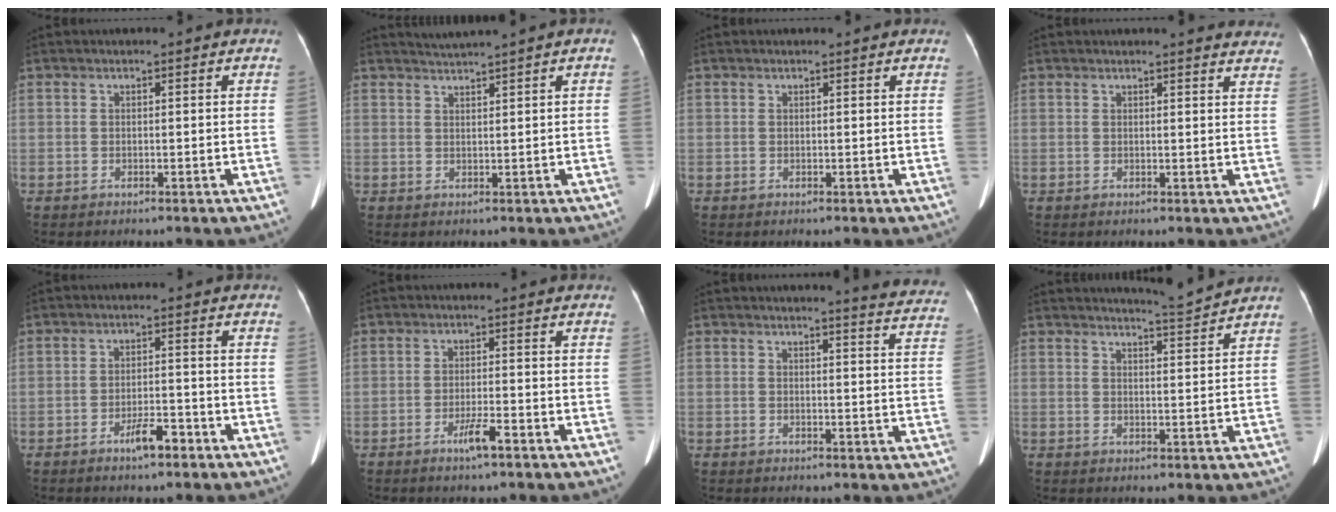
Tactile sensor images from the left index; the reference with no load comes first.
{"total": 1.5, "force": [1.4, -0.5, 0.1], "torque": [0.001, 0.006, 0.032]}
{"total": 0.8, "force": [0.8, 0.2, 0.2], "torque": [-0.012, 0.012, 0.009]}
{"total": 11.1, "force": [10.6, 1.5, 2.9], "torque": [-0.010, -0.027, 0.091]}
{"total": 3.9, "force": [-2.7, 0.9, 2.7], "torque": [-0.050, -0.004, -0.046]}
{"total": 3.3, "force": [-2.2, 0.2, 2.5], "torque": [-0.049, -0.008, -0.039]}
{"total": 9.9, "force": [9.8, -0.1, 1.9], "torque": [-0.006, -0.068, 0.079]}
{"total": 4.0, "force": [3.7, -1.5, -0.4], "torque": [-0.008, -0.022, 0.060]}